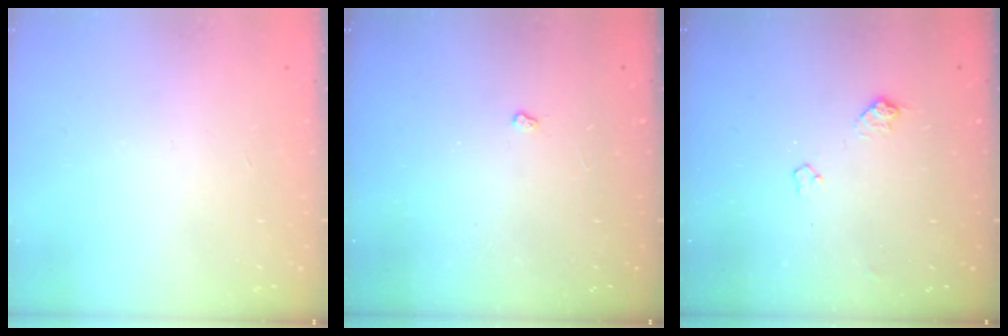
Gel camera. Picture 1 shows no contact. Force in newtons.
{"total": 2.4, "press": 2.3, "slide": 0.4}
{"total": 6.6, "press": 6.5, "slide": 0.9}